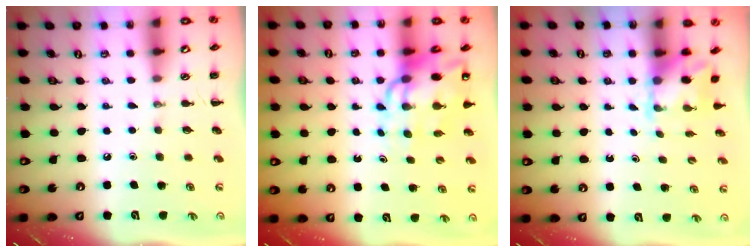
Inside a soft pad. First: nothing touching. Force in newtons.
{"total": 12.7, "press": 12.1, "slide": 3.7}
{"total": 2.0, "press": 1.9, "slide": 0.7}